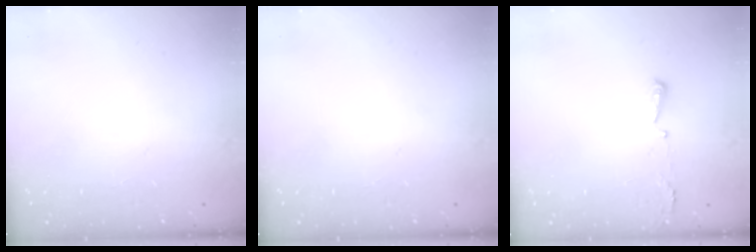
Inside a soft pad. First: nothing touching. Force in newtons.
{"total": 0.0}
{"total": 2.9, "press": 2.8, "slide": 0.6}